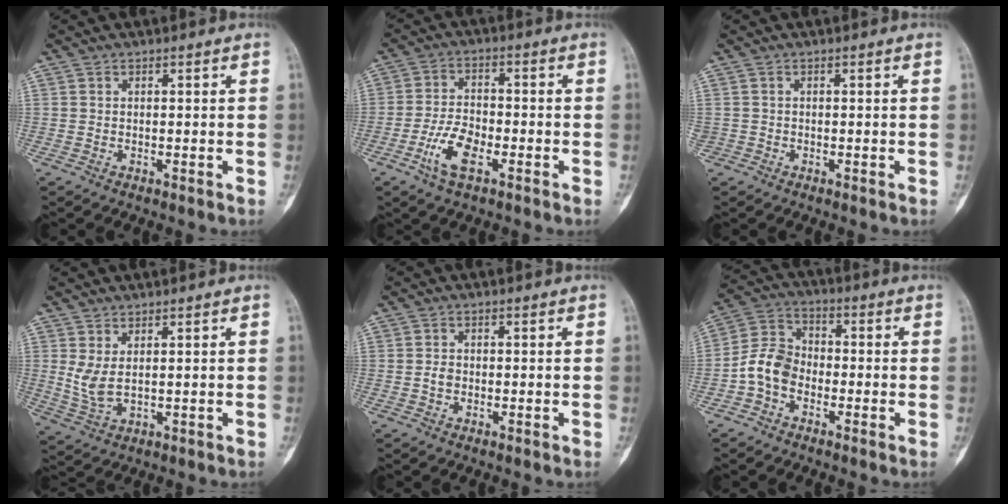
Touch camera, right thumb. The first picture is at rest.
{"total": 7.5, "force": [-3.4, 3.5, 5.7], "torque": [-0.110, 0.015, -0.069]}
{"total": 0.8, "force": [-0.3, 0.7, 0.3], "torque": [-0.008, 0.008, -0.005]}
{"total": 4.4, "force": [1.3, 1.8, 3.8], "torque": [-0.082, -0.010, 0.037]}
{"total": 1.4, "force": [-0.3, 1.0, 0.8], "torque": [-0.012, 0.004, -0.007]}
{"total": 7.9, "force": [-2.7, 5.9, 4.6], "torque": [-0.078, 0.031, -0.066]}